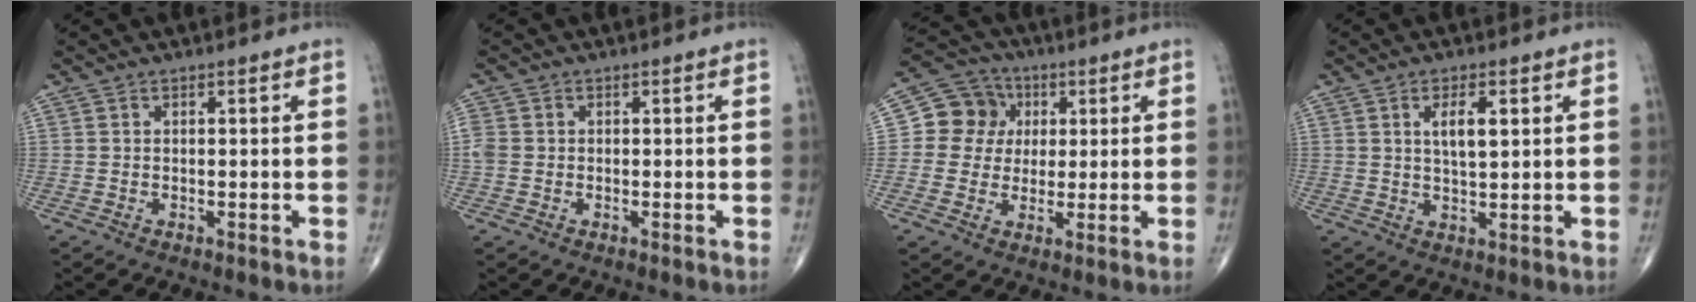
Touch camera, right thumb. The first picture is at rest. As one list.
[{"total": 2.4, "force": [-0.1, 2.0, 1.3], "torque": [-0.037, 0.004, -0.001]}, {"total": 9.2, "force": [1.6, 8.5, 3.2], "torque": [-0.021, 0.007, 0.017]}, {"total": 5.0, "force": [1.7, 1.7, 4.4], "torque": [-0.071, -0.010, 0.031]}]